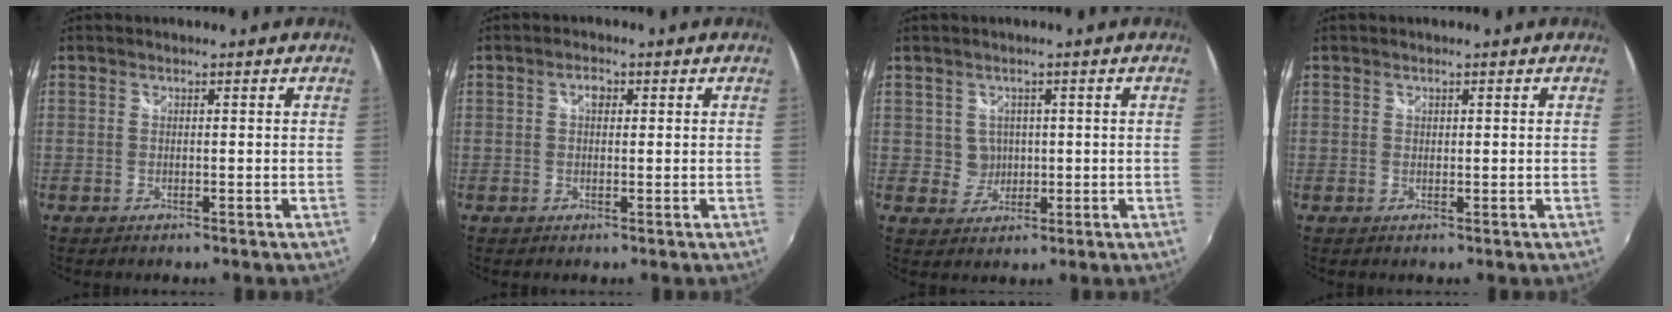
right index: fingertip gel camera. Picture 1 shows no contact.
{"total": 1.9, "force": [0.5, 1.2, 1.4], "torque": [-0.022, 0.006, 0.007]}
{"total": 3.2, "force": [0.6, 3.1, 0.1], "torque": [0.002, 0.008, 0.012]}
{"total": 0.5, "force": [0.3, 0.4, 0.0], "torque": [0.001, 0.000, 0.005]}